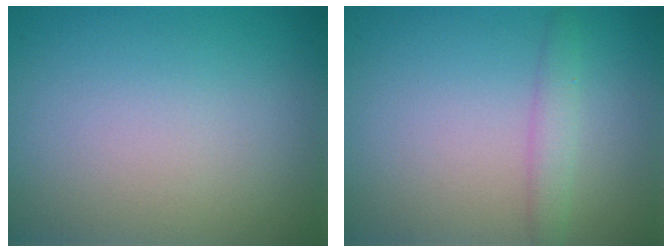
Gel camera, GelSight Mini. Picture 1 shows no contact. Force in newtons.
{"total": 1.9, "press": 1.9, "slide": 0.1}